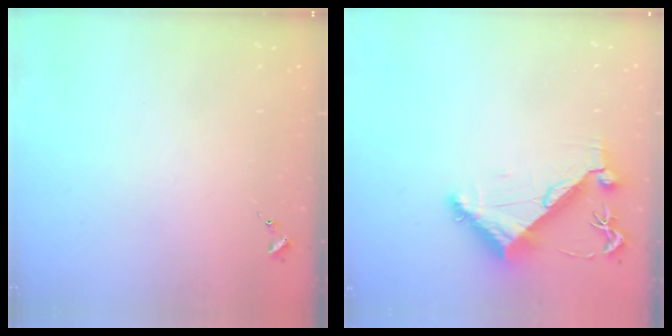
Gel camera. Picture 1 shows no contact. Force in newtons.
{"total": 7.9, "press": 7.8, "slide": 1.0}